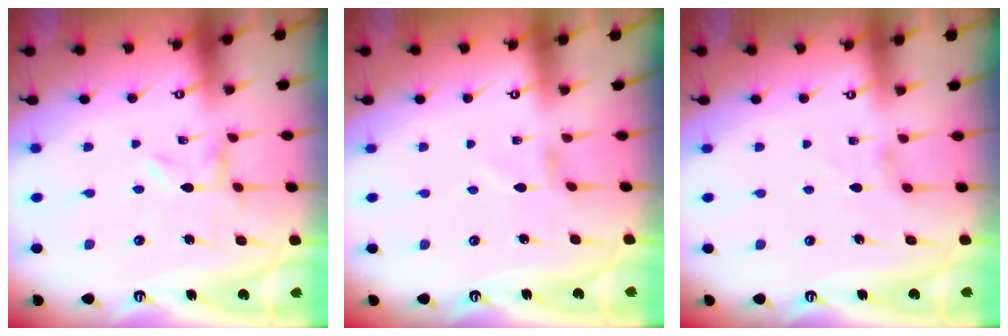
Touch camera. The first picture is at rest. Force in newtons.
{"total": 1.7, "press": 1.7, "slide": 0.2}
{"total": 2.7, "press": 2.7, "slide": 0.4}